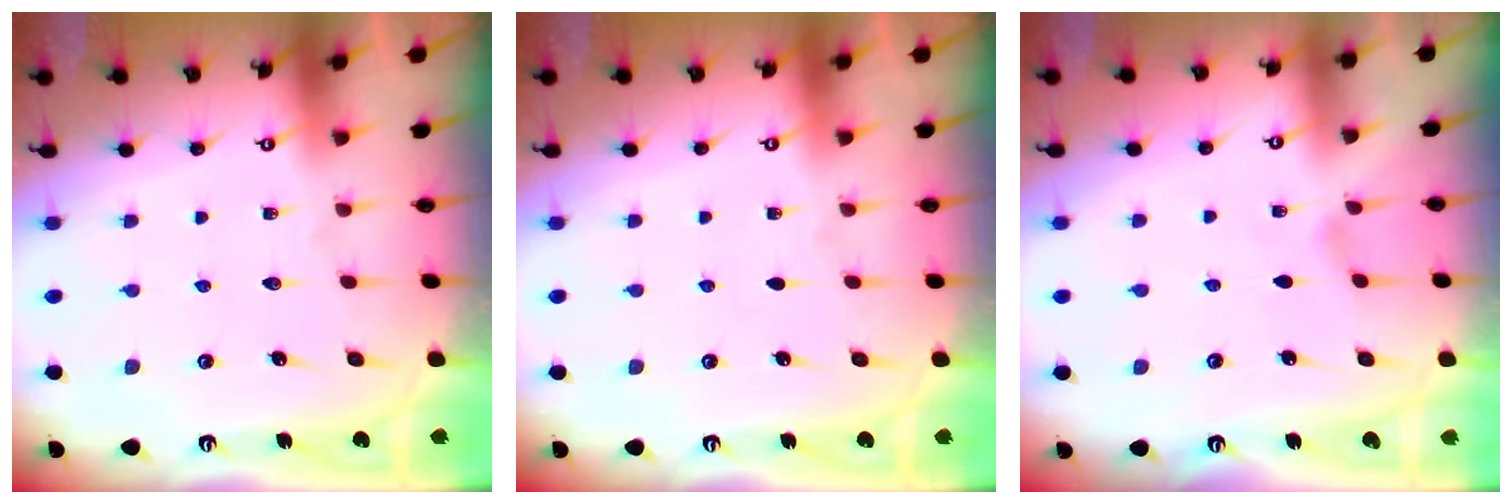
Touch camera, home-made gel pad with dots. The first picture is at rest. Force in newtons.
{"total": 0.0}
{"total": 1.3, "press": 1.3, "slide": 0.4}